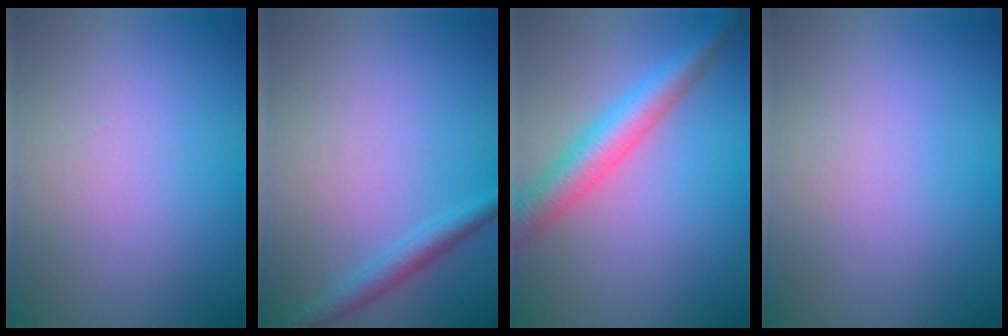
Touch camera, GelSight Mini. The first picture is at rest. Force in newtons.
{"total": 2.2, "press": 2.2, "slide": 0.1}
{"total": 5.4, "press": 5.4, "slide": 0.2}
{"total": 0.0}